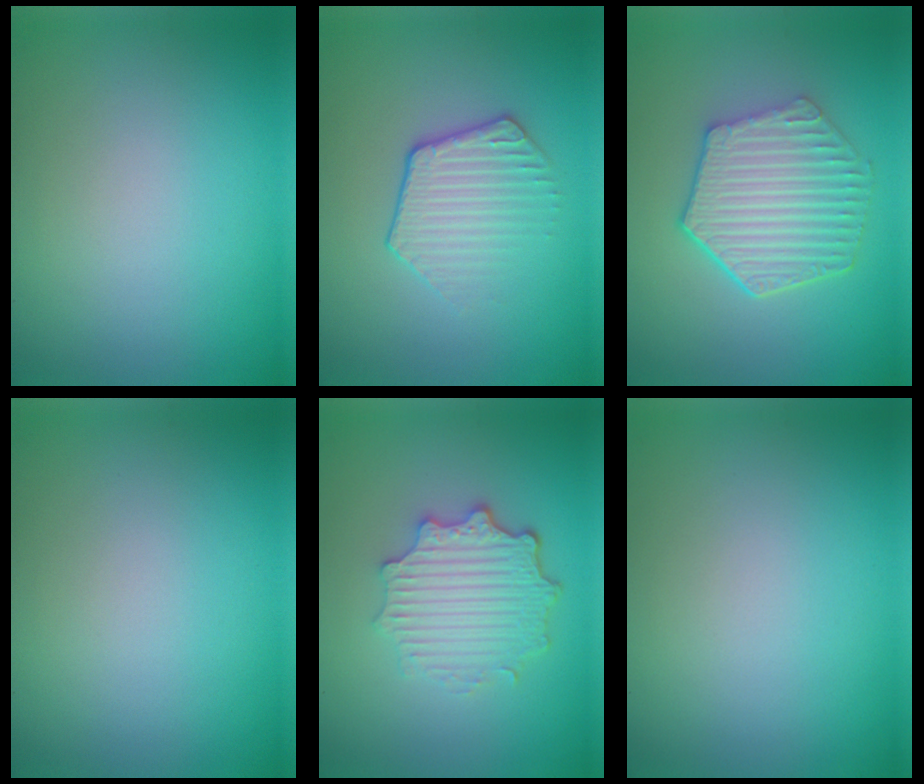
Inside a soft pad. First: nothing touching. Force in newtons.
{"total": 2.7, "press": 2.2, "slide": 1.6}
{"total": 6.2, "press": 4.8, "slide": 3.9}
{"total": 0.0}
{"total": 4.7, "press": 3.7, "slide": 2.9}
{"total": 0.0}